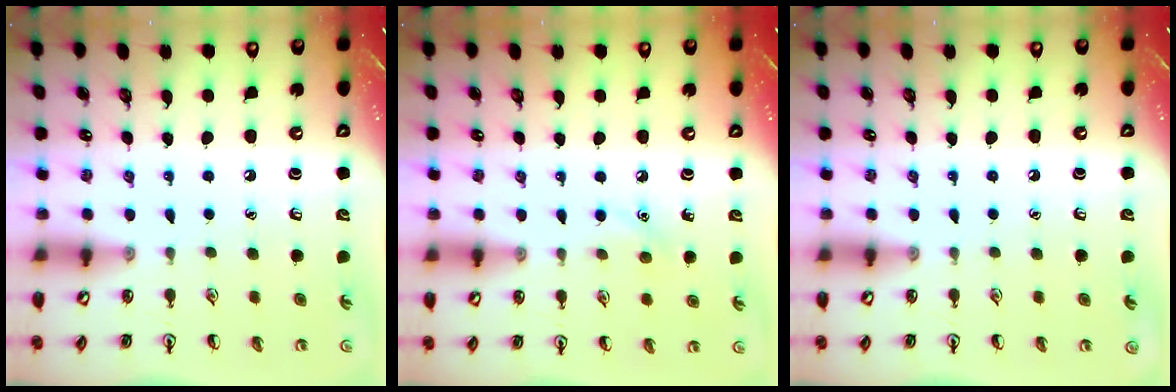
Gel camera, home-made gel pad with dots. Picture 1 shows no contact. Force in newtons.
{"total": 6.1, "press": 5.9, "slide": 1.9}
{"total": 0.0}